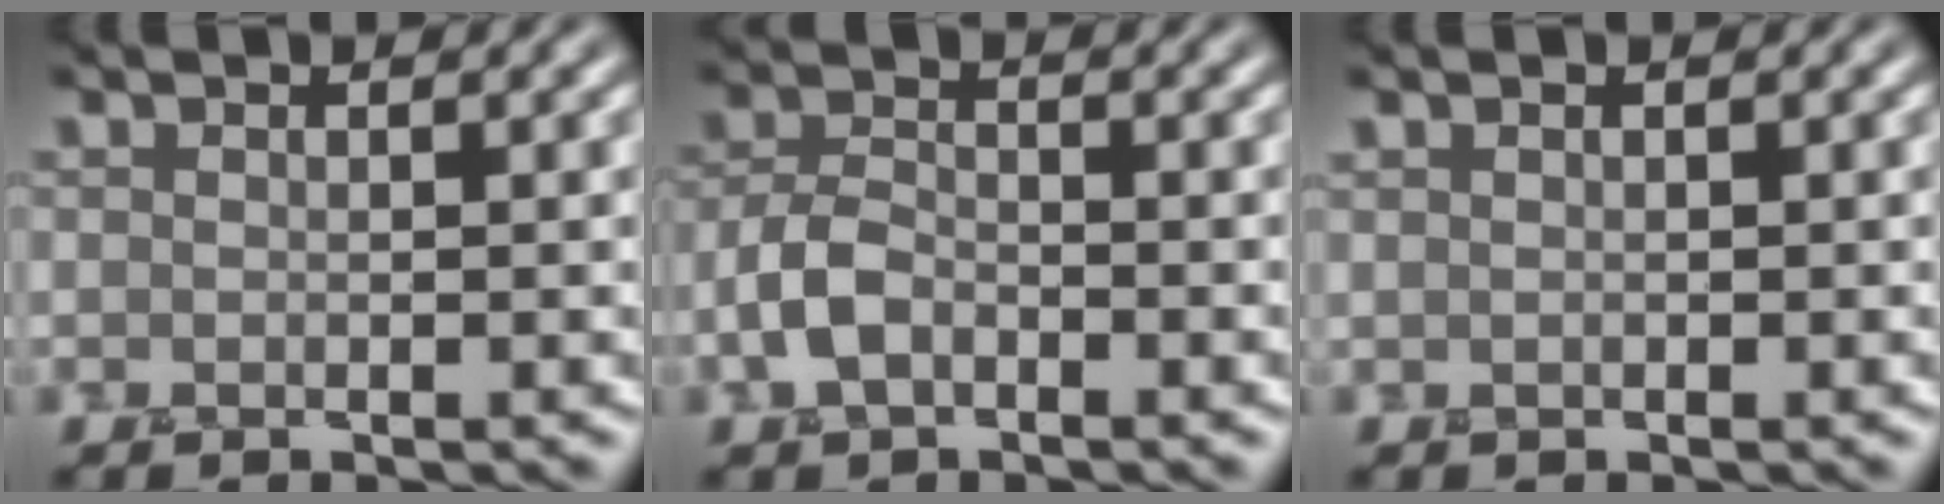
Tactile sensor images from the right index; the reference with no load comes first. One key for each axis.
{"total": 2.8, "fx": -1.3, "fy": 1.6, "fz": 1.9, "tx": -0.038, "ty": 0.005, "tz": -0.034}
{"total": 0.0}